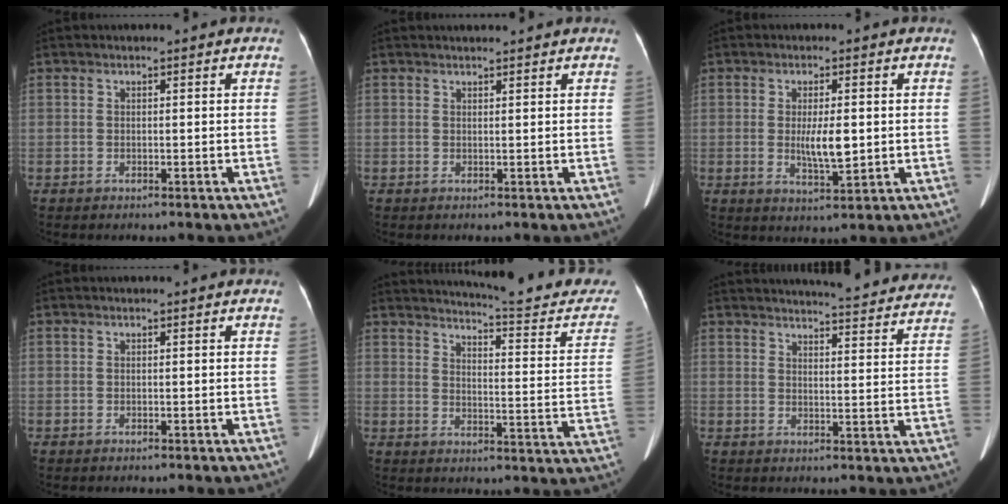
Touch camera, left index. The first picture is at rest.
{"total": 3.0, "force": [2.8, 0.2, 1.1], "torque": [-0.014, 0.020, 0.037]}
{"total": 5.1, "force": [-0.1, 1.3, 5.0], "torque": [-0.091, -0.011, 0.000]}
{"total": 0.0}
{"total": 19.2, "force": [18.2, 1.4, 6.1], "torque": [-0.078, -0.088, 0.206]}
{"total": 21.2, "force": [20.1, 2.4, 6.3], "torque": [-0.071, -0.062, 0.221]}